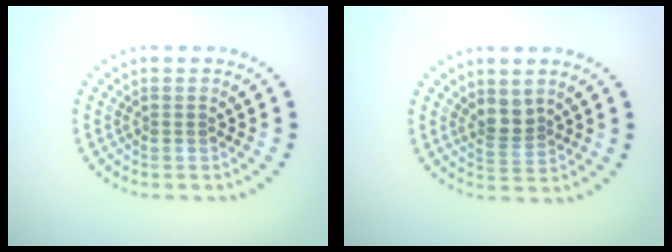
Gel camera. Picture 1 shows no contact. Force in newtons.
{"total": 2.1, "press": 1.7, "slide": 1.3}